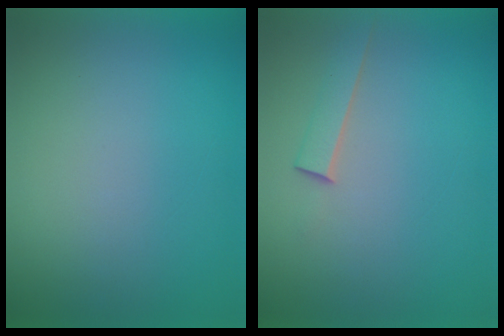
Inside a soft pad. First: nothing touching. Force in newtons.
{"total": 1.8}